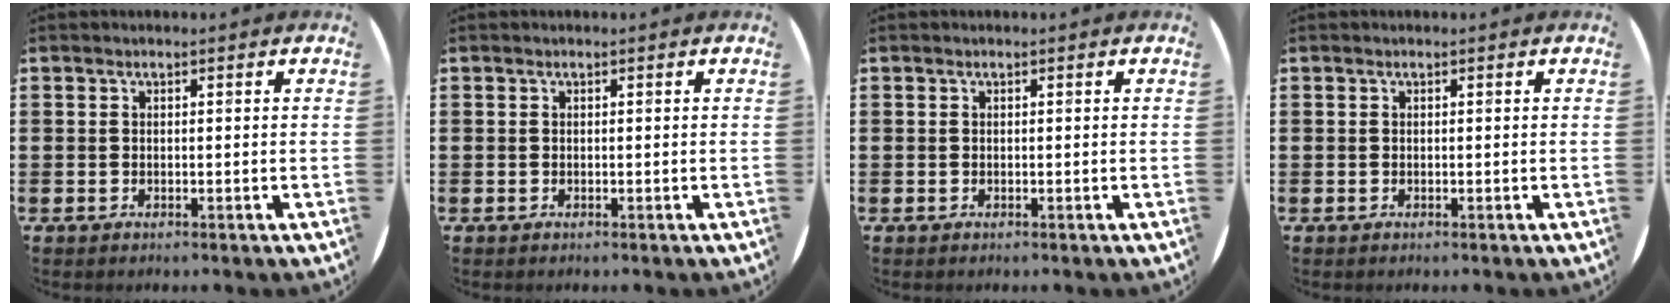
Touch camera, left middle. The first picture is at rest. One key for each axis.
{"total": 0.0}
{"total": 0.0}
{"total": 0.0}